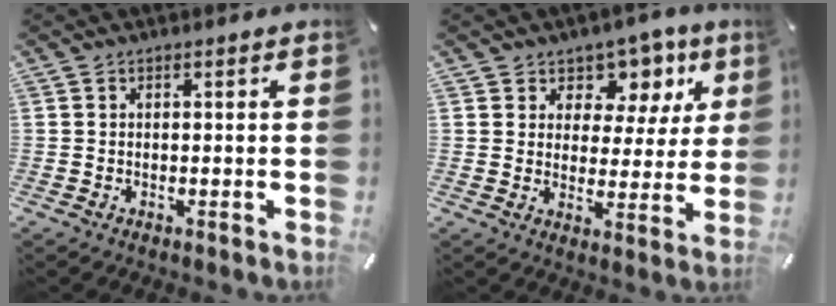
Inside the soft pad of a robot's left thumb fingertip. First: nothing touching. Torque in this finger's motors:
{"motor_torque": [0.32, -0.21, 0.31, -0.01, 0.04]}